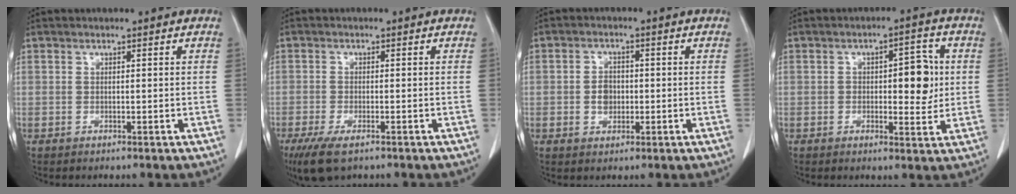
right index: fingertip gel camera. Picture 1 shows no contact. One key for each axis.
{"total": 6.4, "fx": -4.3, "fy": 1.9, "fz": 4.3, "tx": -0.079, "ty": -0.016, "tz": -0.070}
{"total": 3.2, "fx": -0.5, "fy": 2.4, "fz": 2.1, "tx": -0.037, "ty": 0.003, "tz": -0.007}
{"total": 6.8, "fx": 0.6, "fy": 2.8, "fz": 6.1, "tx": -0.074, "ty": 0.011, "tz": 0.009}